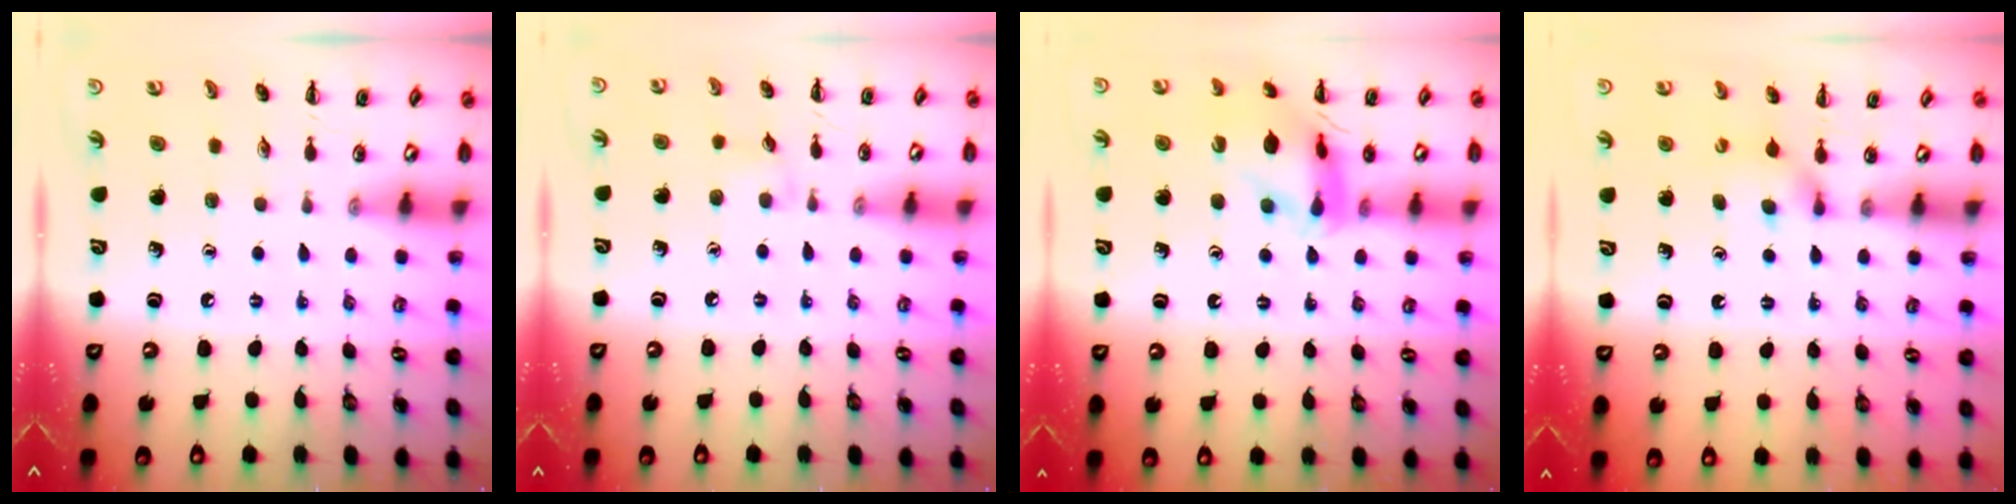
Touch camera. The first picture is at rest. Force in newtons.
{"total": 5.1, "press": 4.8, "slide": 1.8}
{"total": 15.5, "press": 15.4, "slide": 1.8}
{"total": 4.9, "press": 4.7, "slide": 1.4}